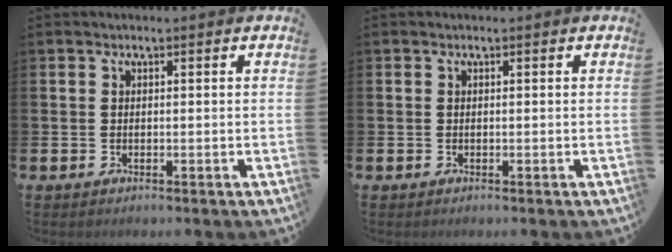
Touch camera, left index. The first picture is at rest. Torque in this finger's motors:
{"motor_torque": [-0.01, 0.02, -0.01, 0.01]}